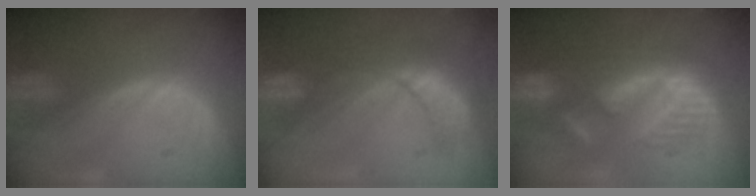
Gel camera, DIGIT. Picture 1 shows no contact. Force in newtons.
{"total": 8.6, "press": 7.6, "slide": 4.0}
{"total": 8.6, "press": 8.5, "slide": 1.4}